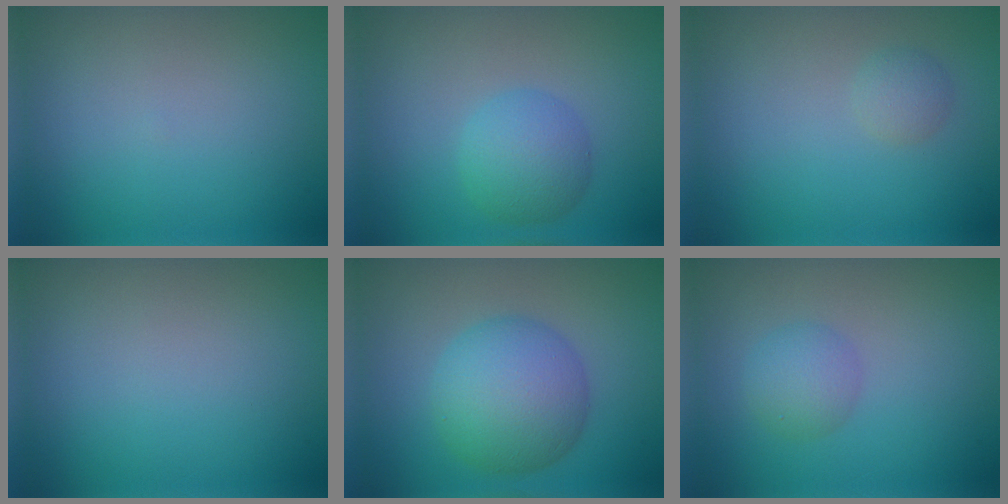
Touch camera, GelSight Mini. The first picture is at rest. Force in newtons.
{"total": 3.7, "press": 3.7, "slide": 0.1}
{"total": 1.3, "press": 1.3, "slide": 0.1}
{"total": 0.0}
{"total": 7.3, "press": 7.3, "slide": 0.0}
{"total": 2.4, "press": 2.4, "slide": 0.1}